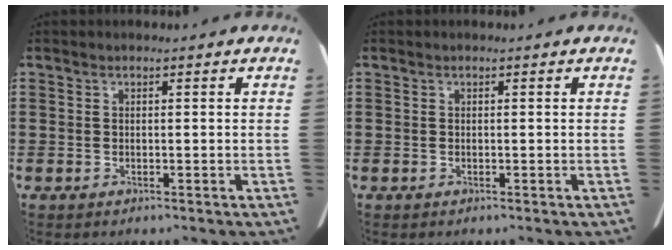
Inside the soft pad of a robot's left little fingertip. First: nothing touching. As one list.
[{"total": 0.0}]